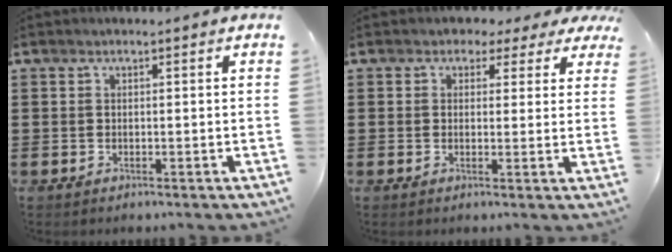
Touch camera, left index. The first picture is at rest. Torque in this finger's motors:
{"motor_torque": [2.14, 0.00, 0.46, 0.02]}